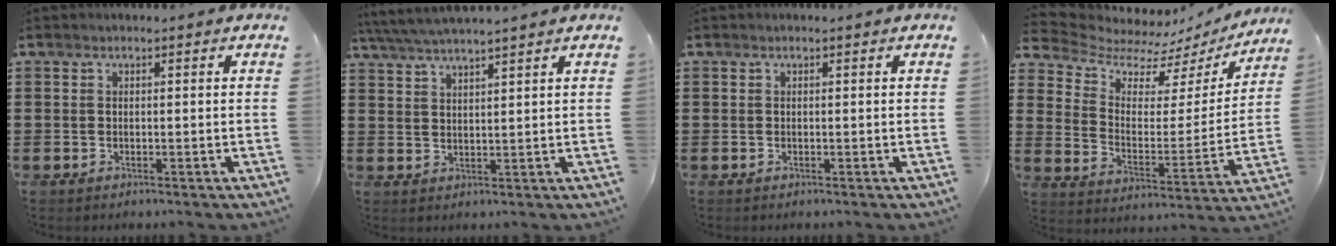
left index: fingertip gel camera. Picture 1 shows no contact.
{"total": 3.6, "force": [3.2, -0.7, 1.6], "torque": [-0.039, -0.011, 0.058]}
{"total": 0.0}
{"total": 6.5, "force": [5.6, 2.7, 1.7], "torque": [-0.060, -0.046, 0.096]}